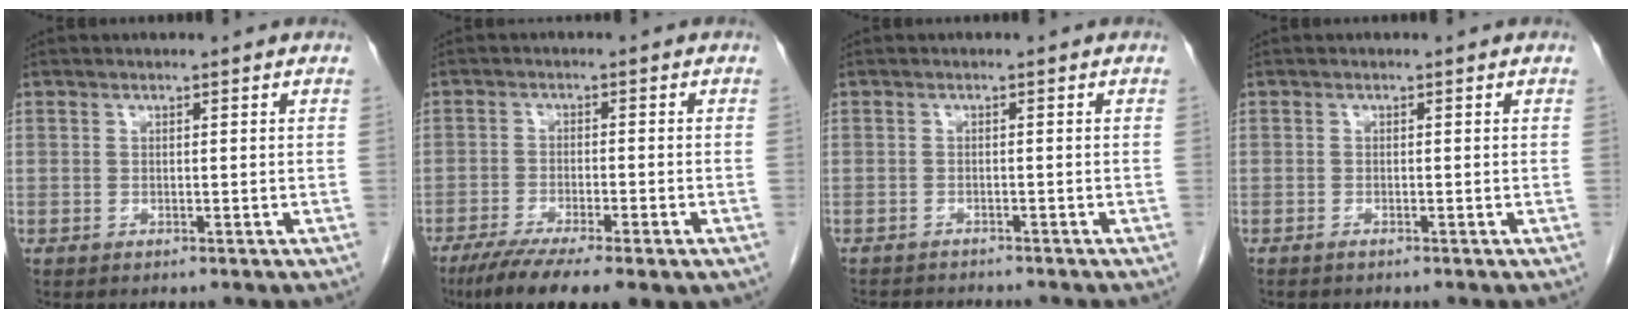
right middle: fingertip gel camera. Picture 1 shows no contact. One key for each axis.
{"total": 11.3, "fx": -7.6, "fy": 1.9, "fz": 8.2, "tx": -0.129, "ty": -0.024, "tz": -0.119}
{"total": 5.5, "fx": -5.2, "fy": 0.7, "fz": 1.7, "tx": -0.020, "ty": -0.009, "tz": -0.076}
{"total": 0.6, "fx": -0.5, "fy": -0.1, "fz": 0.3, "tx": -0.010, "ty": -0.001, "tz": -0.010}